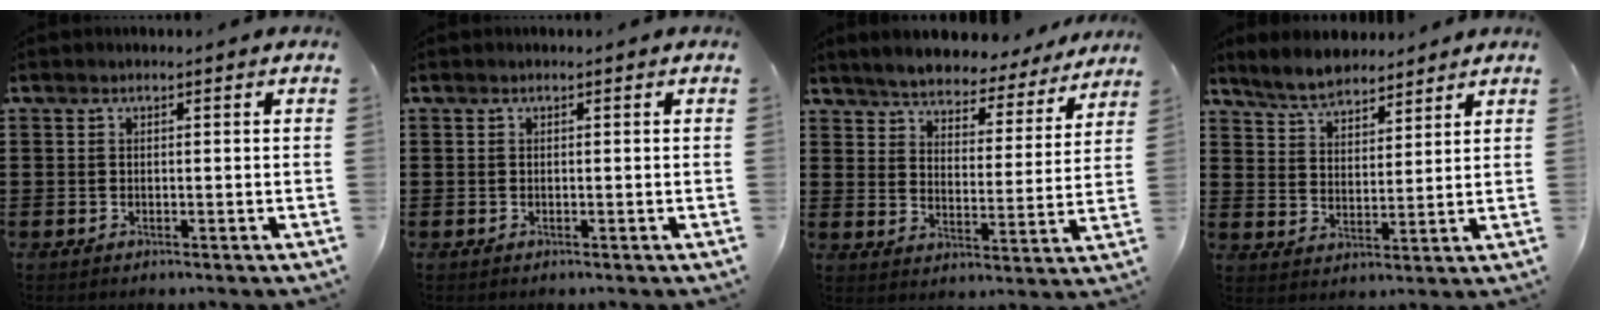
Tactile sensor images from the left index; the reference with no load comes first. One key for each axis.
{"total": 0.0}
{"total": 4.6, "fx": 4.6, "fy": 0.1, "fz": 0.1, "tx": -0.031, "ty": -0.039, "tz": 0.074}
{"total": 5.5, "fx": 5.2, "fy": 1.5, "fz": 1.2, "tx": -0.044, "ty": -0.007, "tz": 0.097}